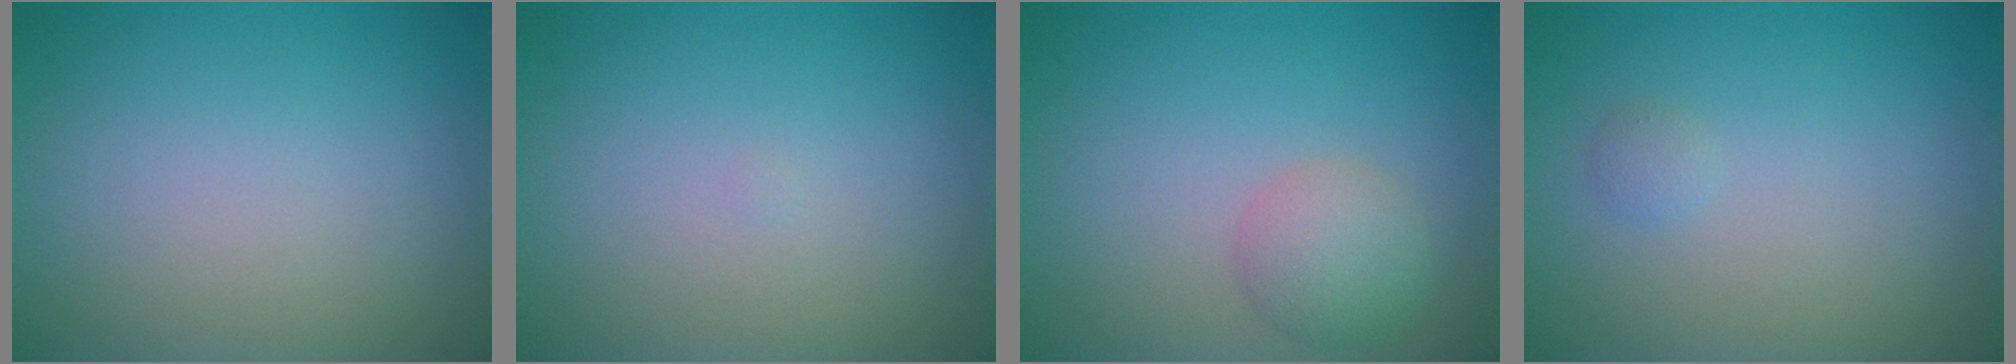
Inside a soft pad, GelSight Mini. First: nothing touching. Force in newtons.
{"total": 0.0}
{"total": 2.9, "press": 2.9, "slide": 0.2}
{"total": 0.6, "press": 0.6, "slide": 0.0}